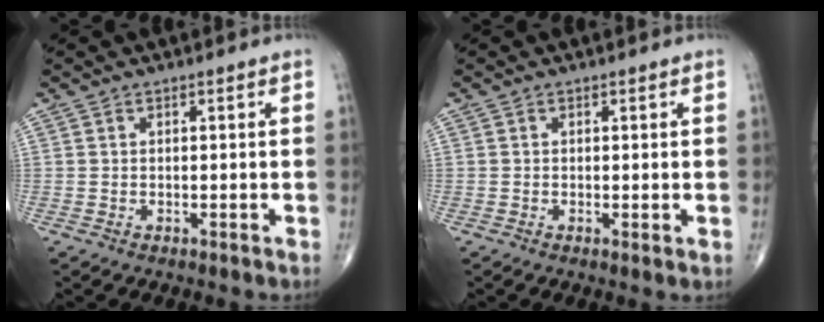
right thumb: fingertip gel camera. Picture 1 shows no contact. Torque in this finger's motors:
{"motor_torque": [0.00, 0.08, -0.06, 0.11, -0.03]}